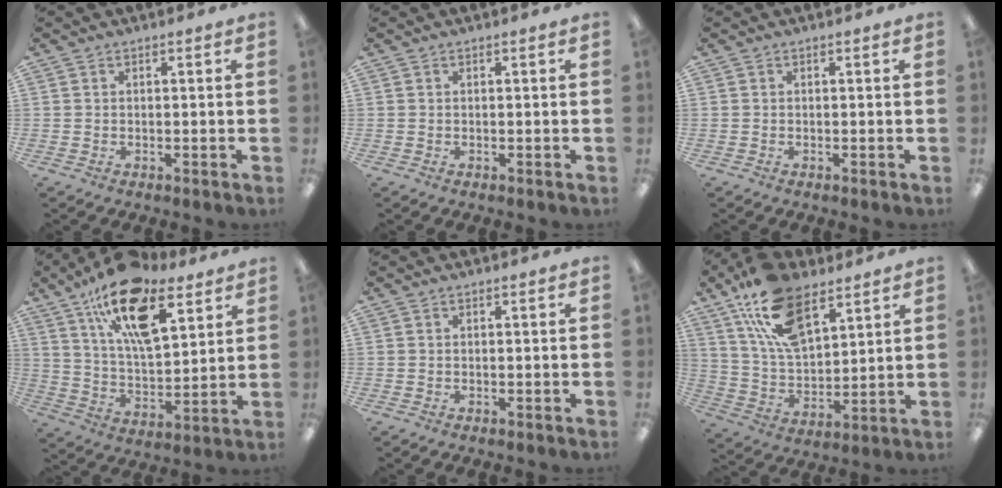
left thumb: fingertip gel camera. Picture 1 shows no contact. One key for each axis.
{"total": 0.0}
{"total": 0.0}
{"total": 20.5, "fx": 12.4, "fy": 8.7, "fz": 13.8, "tx": -0.235, "ty": -0.055, "tz": 0.214}
{"total": 0.0}
{"total": 18.5, "fx": 10.9, "fy": 9.5, "fz": 11.6, "tx": -0.225, "ty": -0.035, "tz": 0.199}